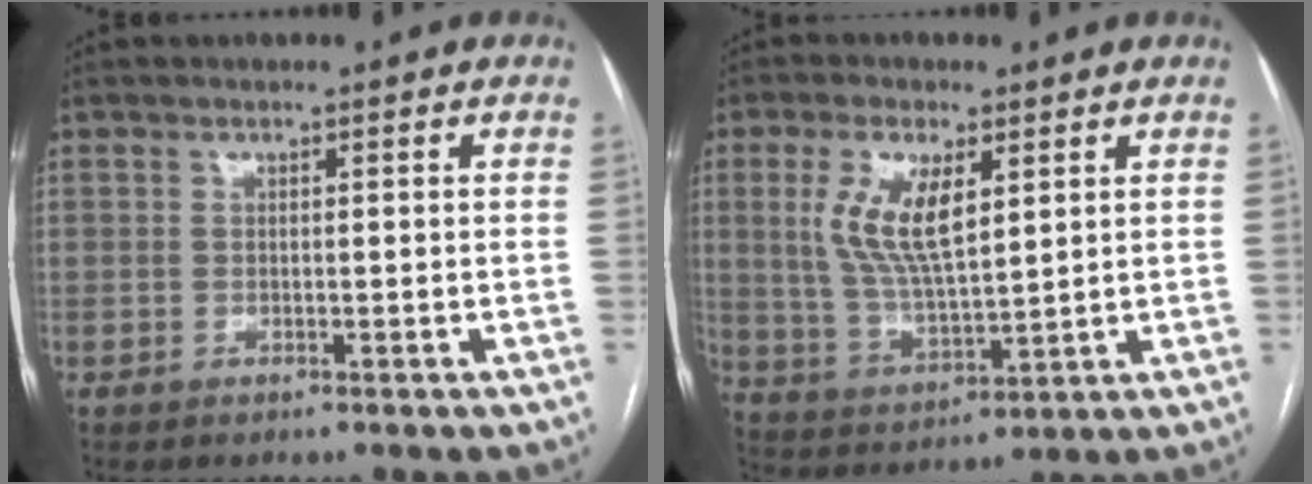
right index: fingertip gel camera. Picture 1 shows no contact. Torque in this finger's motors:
{"motor_torque": [1.48, 0.66, 0.29, 0.12]}